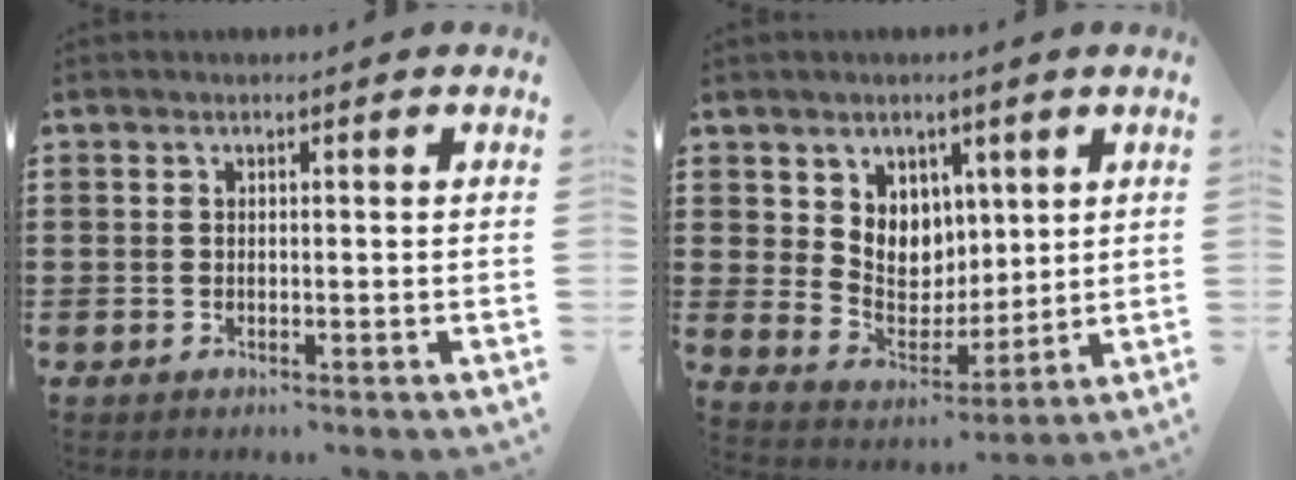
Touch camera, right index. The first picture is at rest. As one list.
[{"total": 6.6, "force": [3.7, 5.4, 0.4], "torque": [-0.029, -0.023, 0.070]}]